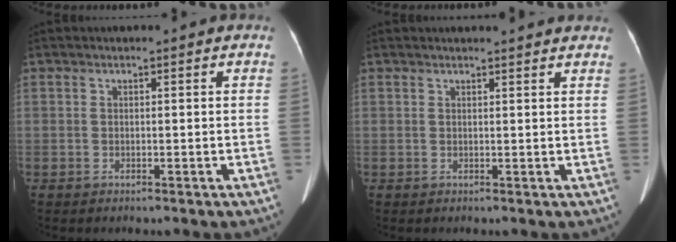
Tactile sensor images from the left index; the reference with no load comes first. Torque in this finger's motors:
{"motor_torque": [0.37, -1.77, 0.01, 0.01]}